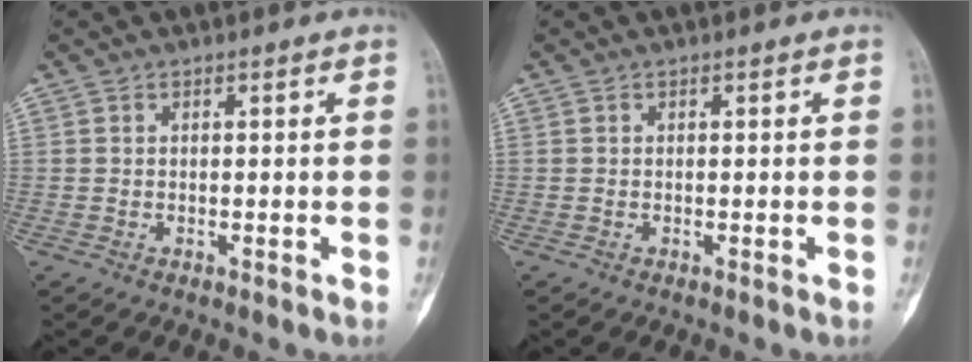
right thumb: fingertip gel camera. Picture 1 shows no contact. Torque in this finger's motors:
{"motor_torque": [0.32, -0.20, 0.04, 0.04, 0.02]}